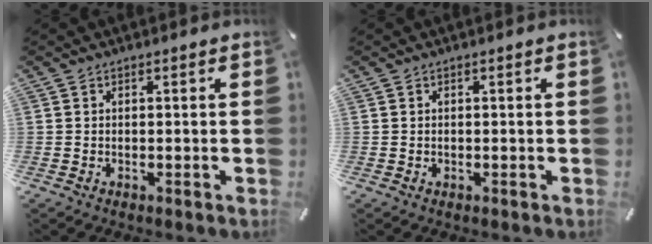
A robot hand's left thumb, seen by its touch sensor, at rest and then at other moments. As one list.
[{"total": 0.0}]